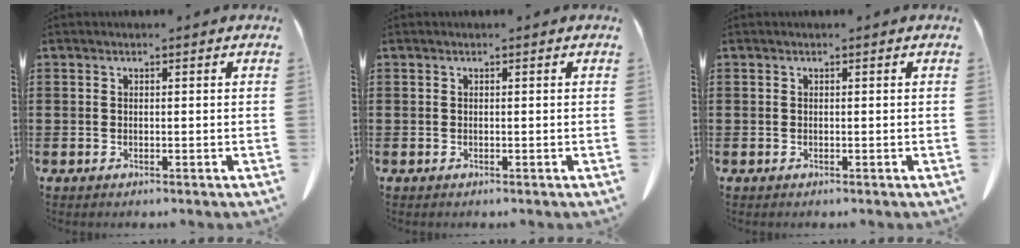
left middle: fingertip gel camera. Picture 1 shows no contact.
{"total": 0.0}
{"total": 0.0}